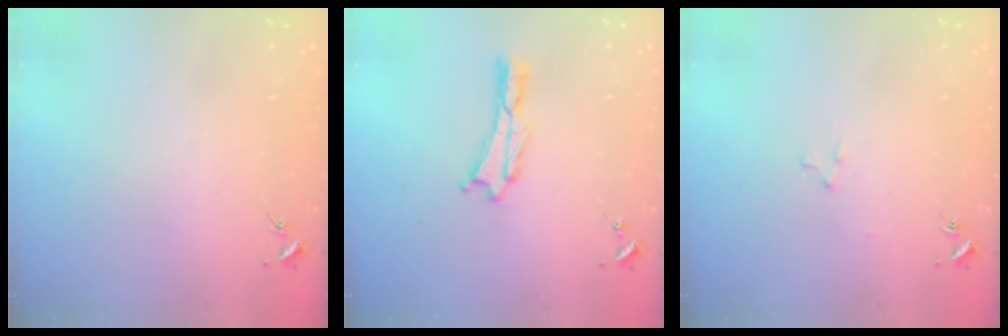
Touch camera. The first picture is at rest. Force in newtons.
{"total": 0.0}
{"total": 2.2, "press": 2.2, "slide": 0.2}